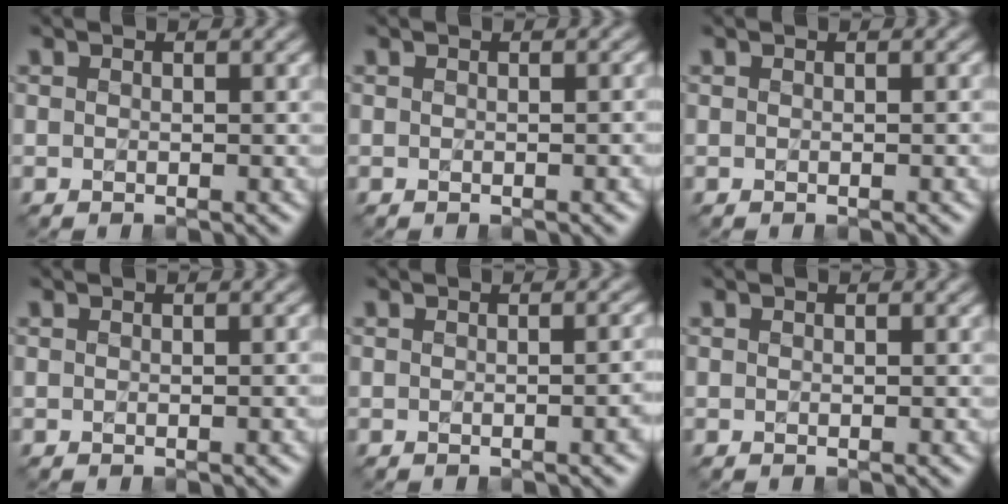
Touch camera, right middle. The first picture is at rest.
{"total": 1.7, "force": [-0.1, 0.8, 1.5], "torque": [-0.001, 0.003, 0.001]}
{"total": 1.0, "force": [0.0, 0.4, 0.9], "torque": [0.000, 0.002, 0.001]}
{"total": 1.4, "force": [-0.1, 0.6, 1.2], "torque": [-0.003, 0.001, 0.002]}
{"total": 3.5, "force": [-0.5, 1.5, 3.1], "torque": [-0.015, 0.003, -0.002]}
{"total": 0.0}